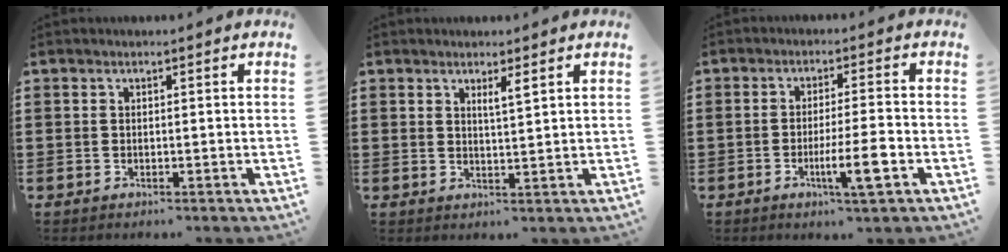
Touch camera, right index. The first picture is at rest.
{"total": 2.1, "force": [1.5, 0.3, 1.4], "torque": [-0.021, -0.003, 0.024]}
{"total": 7.2, "force": [-2.7, 0.7, 6.6], "torque": [-0.119, -0.013, -0.048]}